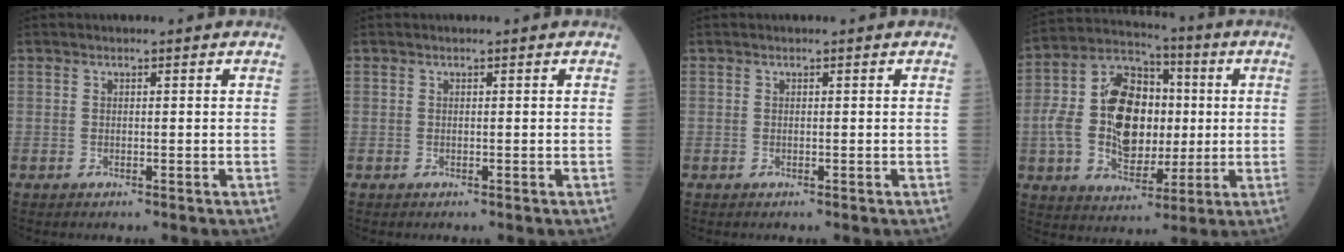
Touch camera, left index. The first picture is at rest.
{"total": 0.0}
{"total": 0.0}
{"total": 15.6, "force": [0.3, 9.9, 12.0], "torque": [-0.255, 0.030, 0.009]}